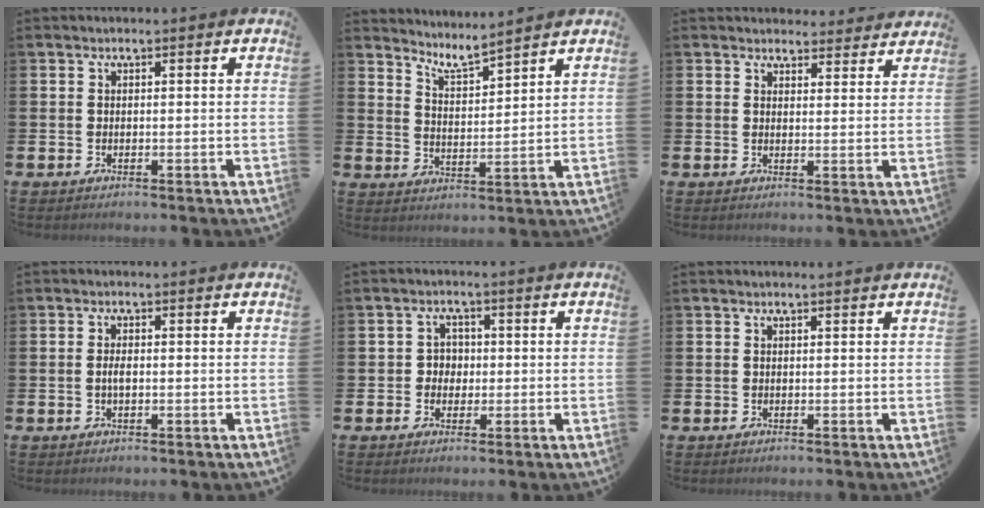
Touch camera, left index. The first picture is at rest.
{"total": 4.9, "force": [4.9, -0.1, 0.8], "torque": [-0.033, -0.031, 0.085]}
{"total": 3.4, "force": [3.2, 0.9, -0.3], "torque": [0.012, -0.020, 0.057]}
{"total": 1.5, "force": [-0.1, 0.6, 1.4], "torque": [-0.030, 0.003, -0.002]}
{"total": 2.5, "force": [0.0, 2.4, 0.7], "torque": [-0.010, 0.005, -0.007]}
{"total": 0.0}